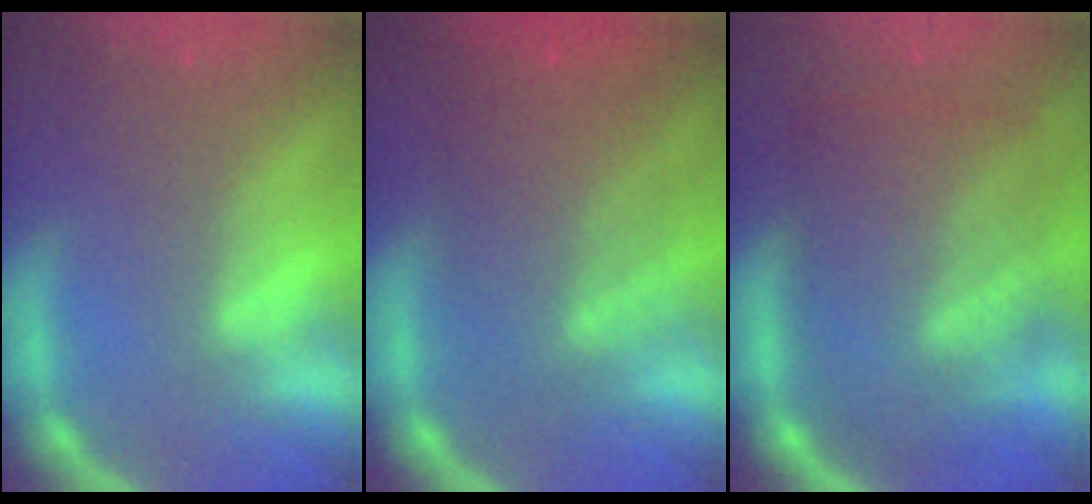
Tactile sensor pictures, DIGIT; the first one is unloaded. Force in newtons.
{"total": 7.5}
{"total": 10.0}